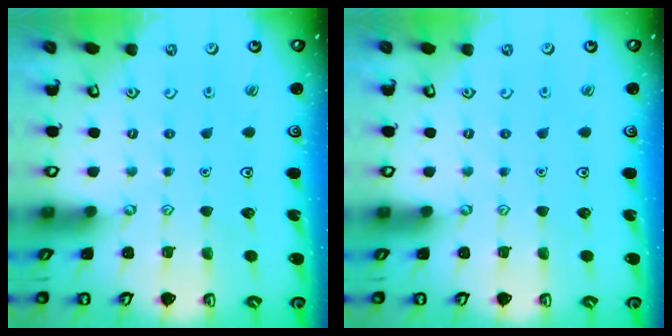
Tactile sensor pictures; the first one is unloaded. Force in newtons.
{"total": 0.0}